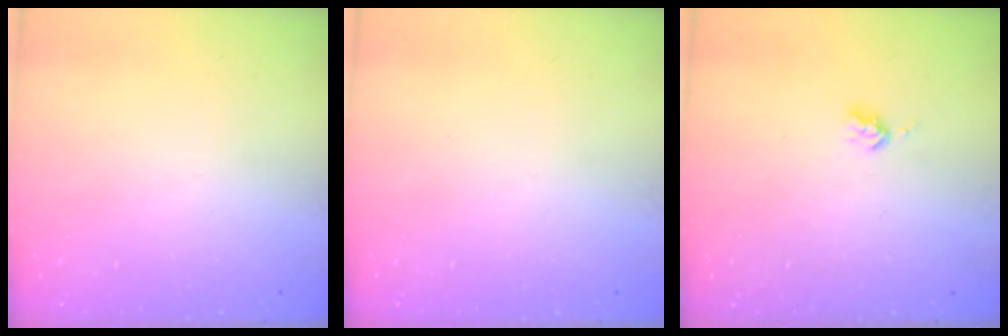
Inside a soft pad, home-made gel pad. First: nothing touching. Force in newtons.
{"total": 0.0}
{"total": 2.7, "press": 2.6, "slide": 0.5}